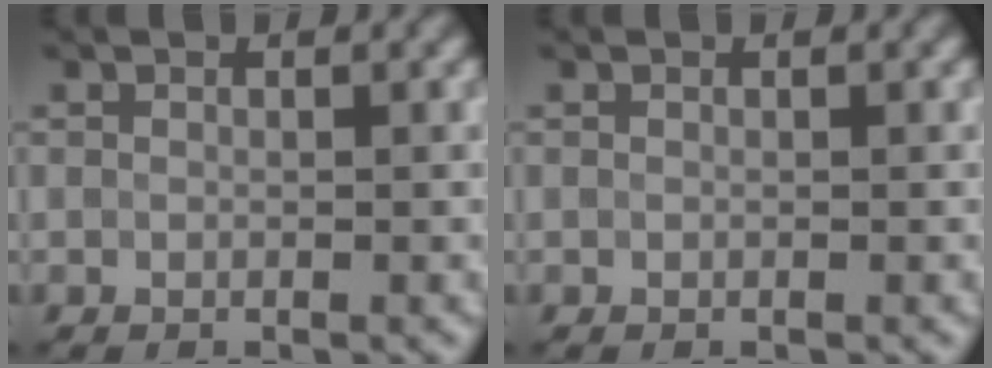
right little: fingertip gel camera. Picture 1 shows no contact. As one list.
[{"total": 0.0}]